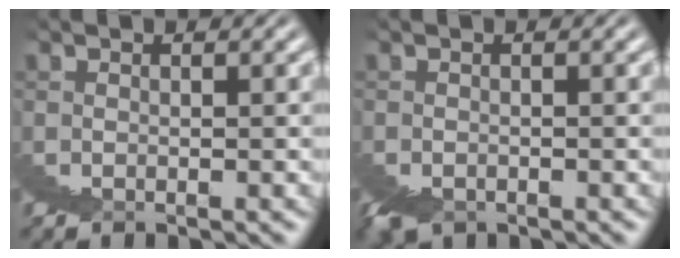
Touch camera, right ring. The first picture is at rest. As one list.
[{"total": 1.2, "force": [-0.4, -1.1, -0.4], "torque": [0.009, -0.001, -0.003]}]